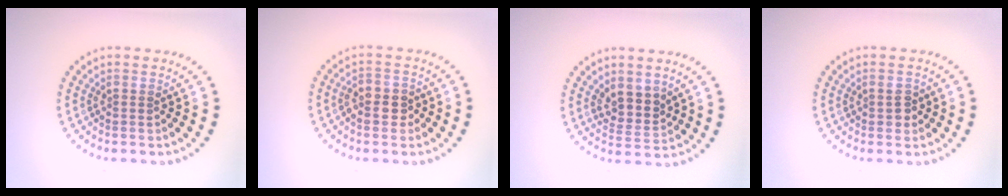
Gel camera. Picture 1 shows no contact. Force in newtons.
{"total": 2.5, "press": 2.5, "slide": 0.6}
{"total": 2.7, "press": 2.3, "slide": 1.4}
{"total": 1.5, "press": 1.5, "slide": 0.2}